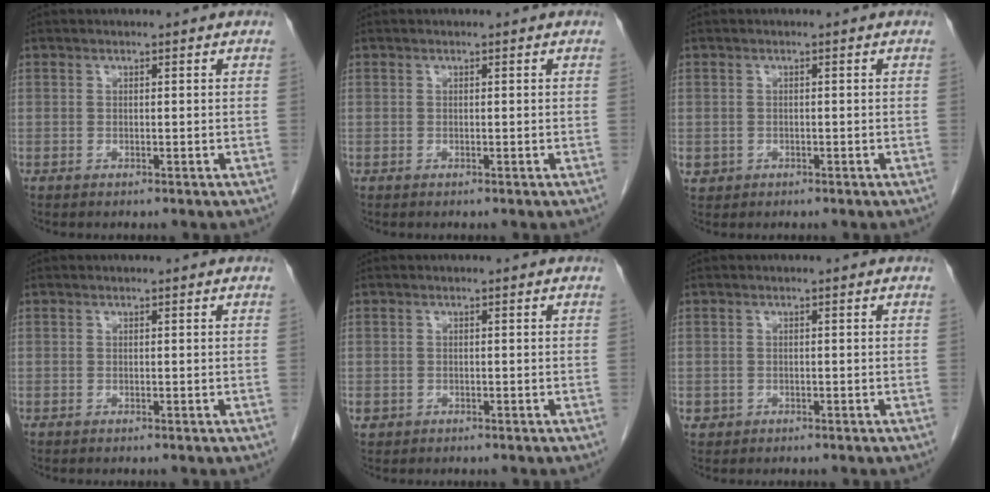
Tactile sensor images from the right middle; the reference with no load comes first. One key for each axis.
{"total": 0.0}
{"total": 1.4, "fx": -0.4, "fy": 1.3, "fz": 0.4, "tx": -0.009, "ty": 0.004, "tz": 0.000}
{"total": 1.2, "fx": 0.0, "fy": 0.5, "fz": -1.1, "tx": 0.012, "ty": 0.002, "tz": 0.000}
{"total": 1.1, "fx": -0.4, "fy": 1.0, "fz": 0.4, "tx": -0.009, "ty": 0.003, "tz": -0.003}
{"total": 1.0, "fx": -0.3, "fy": 0.9, "fz": 0.2, "tx": -0.003, "ty": 0.004, "tz": -0.001}